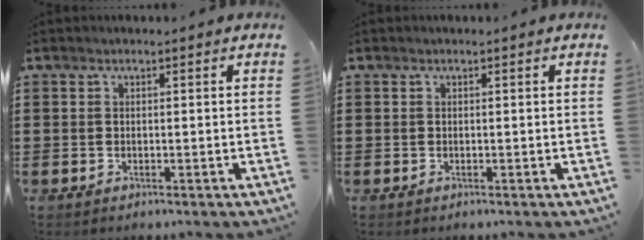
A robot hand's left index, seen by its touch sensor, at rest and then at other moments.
{"total": 0.0}